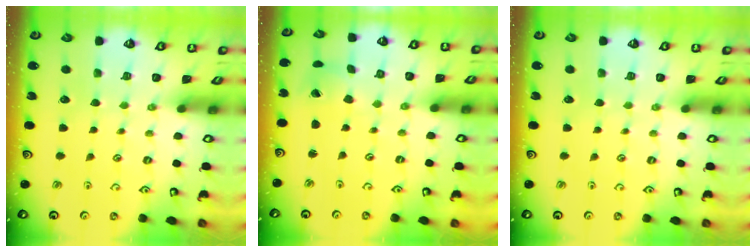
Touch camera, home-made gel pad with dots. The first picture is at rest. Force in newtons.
{"total": 1.4, "press": 1.4, "slide": 0.2}
{"total": 0.0}